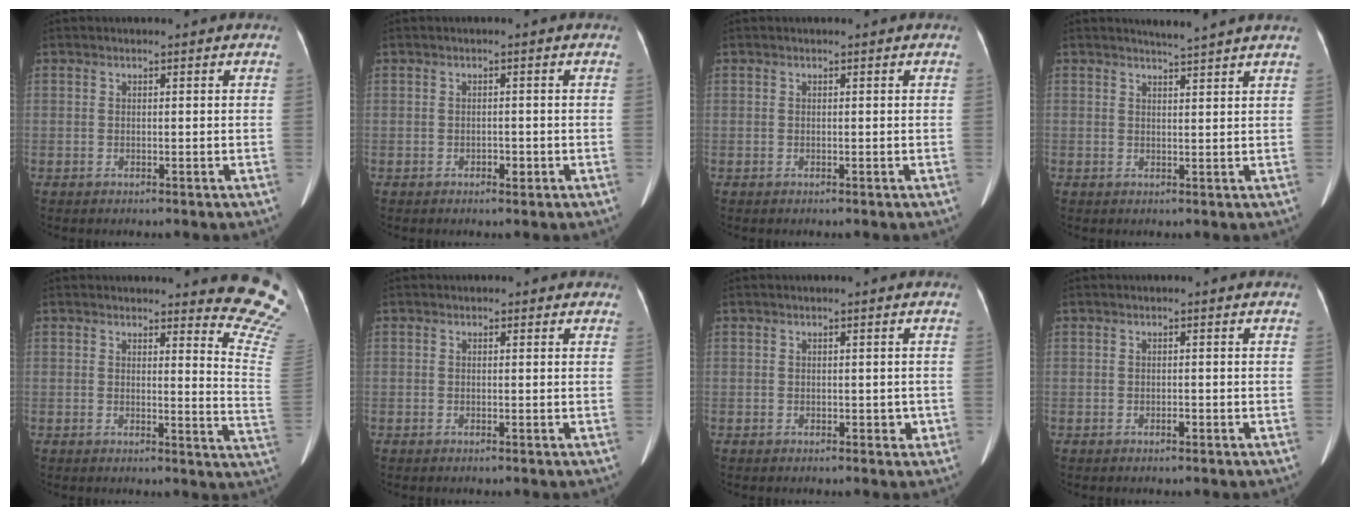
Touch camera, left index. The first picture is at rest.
{"total": 1.2, "force": [-0.8, 0.7, 0.7], "torque": [-0.011, -0.003, -0.011]}
{"total": 0.0}
{"total": 2.8, "force": [2.7, -0.6, 0.4], "torque": [-0.005, 0.005, 0.038]}
{"total": 10.3, "force": [10.0, -0.2, 2.6], "torque": [-0.004, -0.122, 0.076]}
{"total": 1.0, "force": [0.4, 0.9, 0.0], "torque": [0.007, 0.002, -0.002]}
{"total": 0.8, "force": [-0.5, 0.5, 0.4], "torque": [-0.006, -0.003, -0.008]}
{"total": 0.7, "force": [-0.6, 0.2, 0.3], "torque": [-0.008, -0.004, -0.009]}